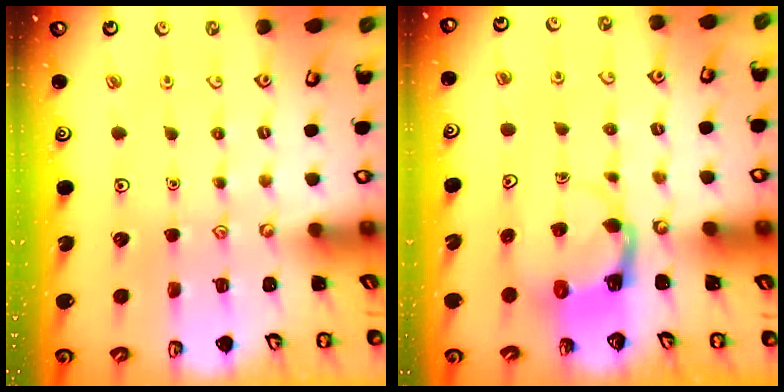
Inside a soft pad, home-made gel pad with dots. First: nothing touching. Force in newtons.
{"total": 4.0, "press": 3.9, "slide": 0.7}